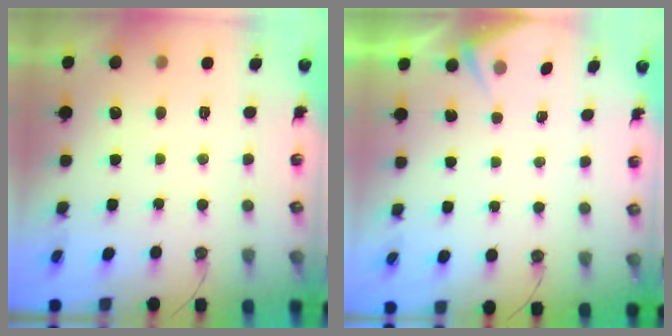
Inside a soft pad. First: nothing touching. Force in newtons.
{"total": 2.5, "press": 2.5, "slide": 0.4}